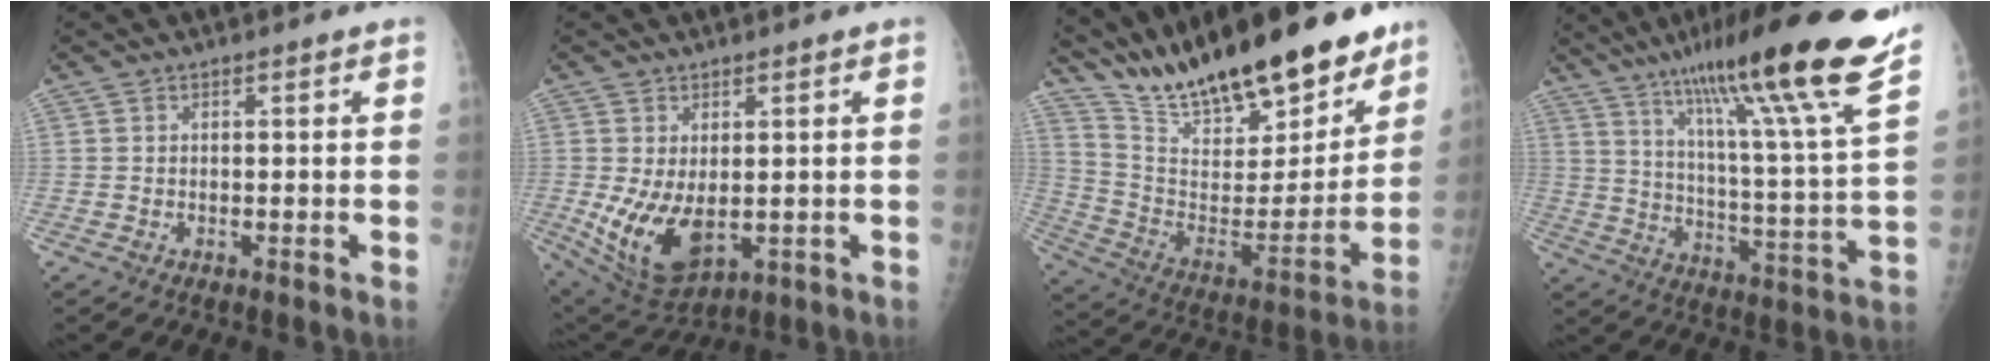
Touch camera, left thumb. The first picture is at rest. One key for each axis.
{"total": 10.6, "fx": -1.1, "fy": 6.1, "fz": 8.6, "tx": -0.149, "ty": -0.016, "tz": 0.007}
{"total": 27.0, "fx": 21.4, "fy": 8.1, "fz": 14.4, "tx": -0.202, "ty": -0.089, "tz": 0.358}
{"total": 25.4, "fx": 18.1, "fy": 0.4, "fz": 17.8, "tx": -0.265, "ty": -0.080, "tz": 0.277}